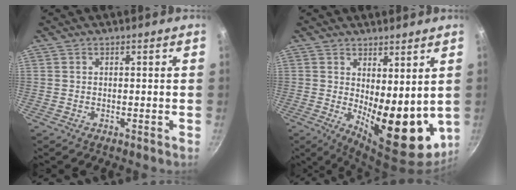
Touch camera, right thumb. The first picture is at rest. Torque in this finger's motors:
{"motor_torque": [-0.78, 1.38, 1.62, 0.22, 0.16]}